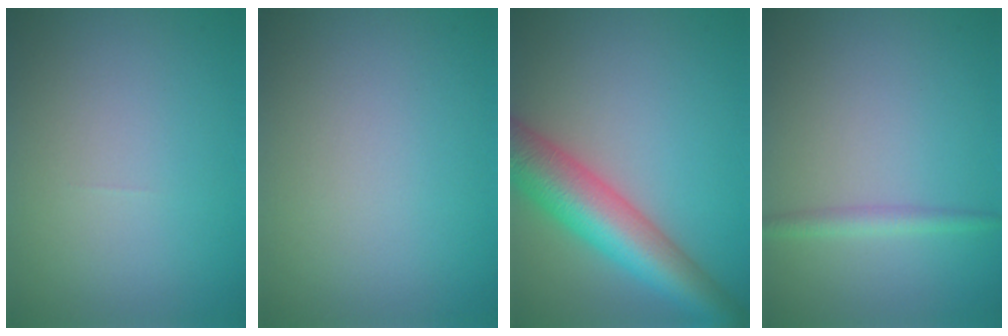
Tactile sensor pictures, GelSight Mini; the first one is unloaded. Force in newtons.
{"total": 0.0}
{"total": 8.3, "press": 8.3, "slide": 0.3}
{"total": 1.6, "press": 1.6, "slide": 0.1}